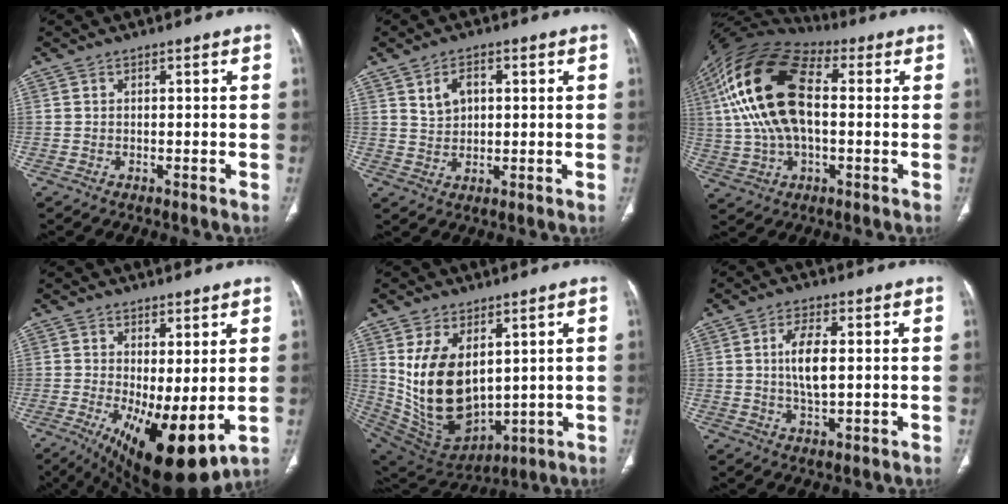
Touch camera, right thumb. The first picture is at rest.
{"total": 4.9, "force": [1.8, 3.2, 3.2], "torque": [-0.043, -0.004, 0.039]}
{"total": 20.7, "force": [2.8, 11.0, 17.3], "torque": [-0.346, 0.022, 0.043]}
{"total": 13.7, "force": [-2.0, 4.9, 12.7], "torque": [-0.206, -0.024, -0.010]}
{"total": 17.2, "force": [3.6, 10.4, 13.2], "torque": [-0.228, -0.025, 0.107]}
{"total": 6.9, "force": [0.8, 2.7, 6.3], "torque": [-0.121, -0.005, 0.013]}